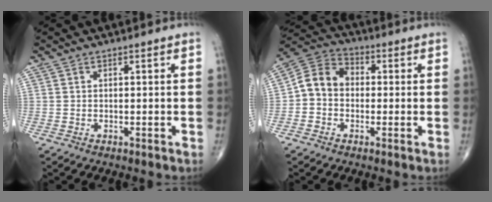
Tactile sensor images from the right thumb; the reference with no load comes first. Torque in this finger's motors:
{"motor_torque": [-0.11, 0.19, 0.43, -0.43, 0.02]}